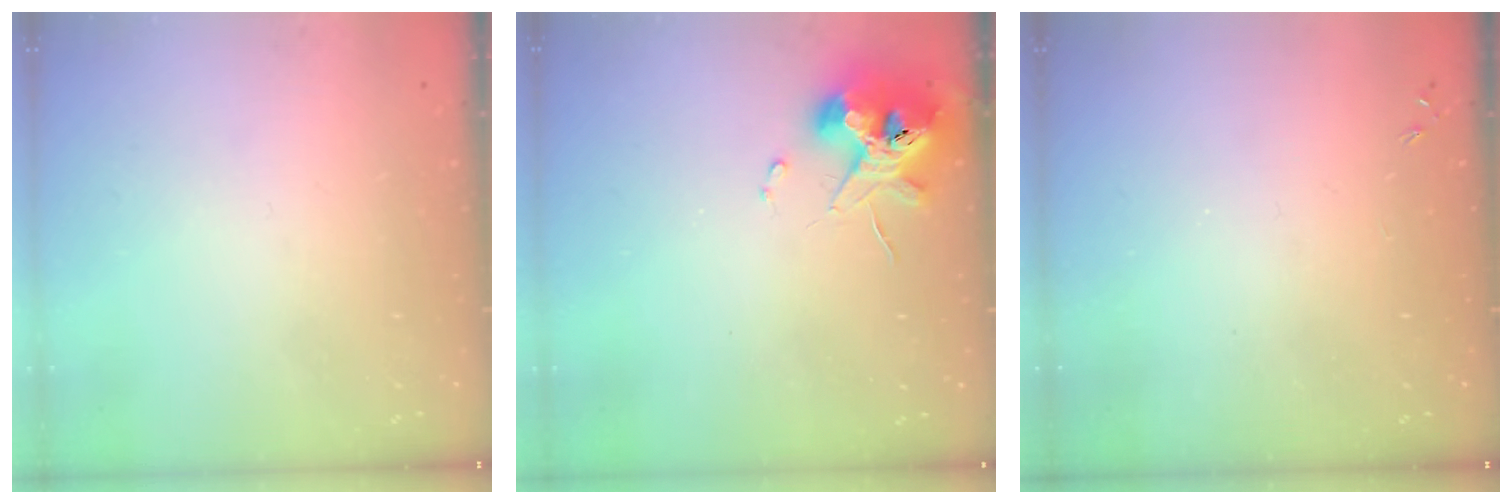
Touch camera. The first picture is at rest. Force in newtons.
{"total": 10.9, "press": 10.8, "slide": 1.6}
{"total": 0.0}